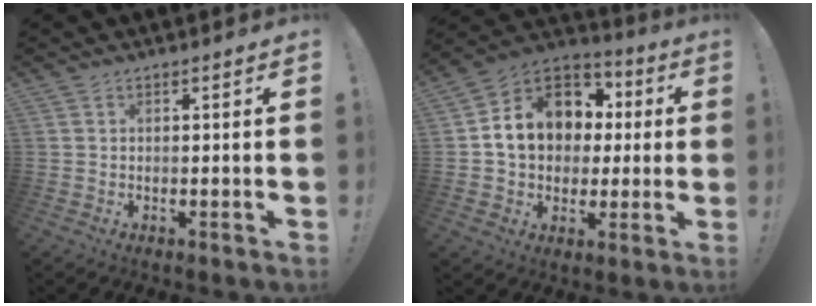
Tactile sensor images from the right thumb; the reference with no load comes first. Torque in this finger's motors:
{"motor_torque": [2.18, 2.28, 0.55, -0.14, 0.13]}